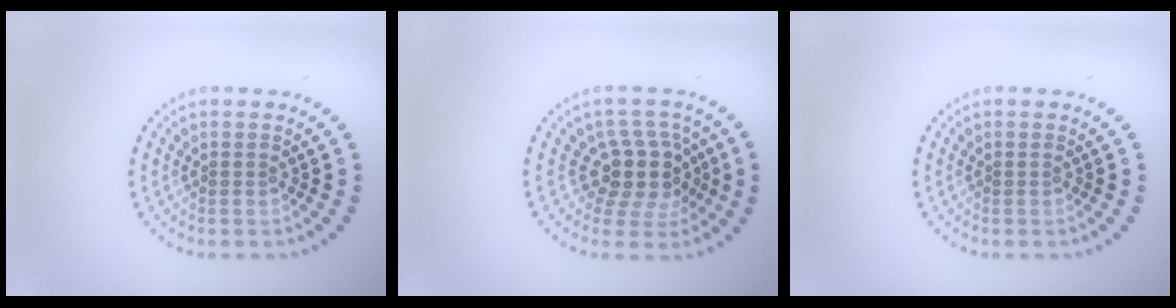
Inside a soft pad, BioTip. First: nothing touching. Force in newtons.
{"total": 4.0, "press": 3.1, "slide": 2.5}
{"total": 0.0}